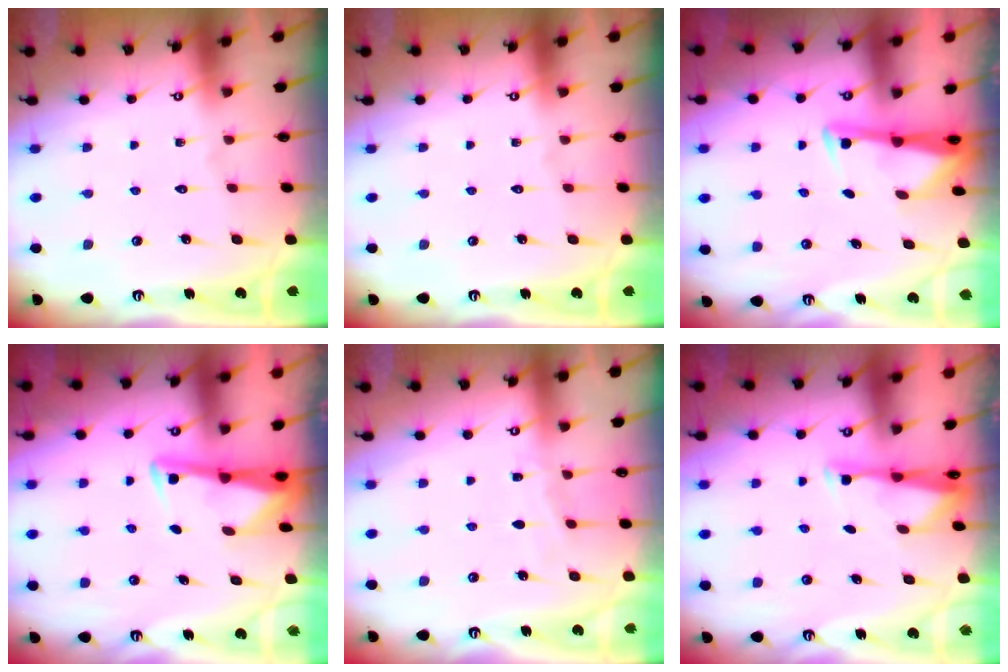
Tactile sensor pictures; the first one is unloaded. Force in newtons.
{"total": 0.0}
{"total": 3.1, "press": 3.1, "slide": 0.5}
{"total": 3.1, "press": 3.1, "slide": 0.4}
{"total": 4.8, "press": 4.8, "slide": 0.6}
{"total": 3.0, "press": 3.0, "slide": 0.6}